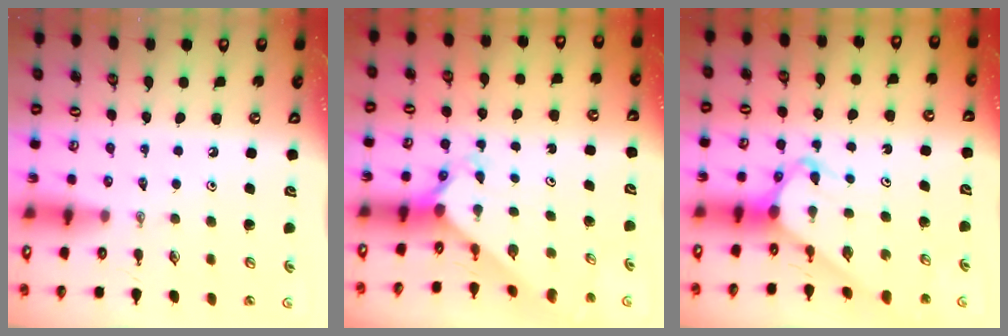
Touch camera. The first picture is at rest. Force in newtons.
{"total": 2.4, "press": 2.3, "slide": 0.2}
{"total": 4.3, "press": 4.3, "slide": 0.5}